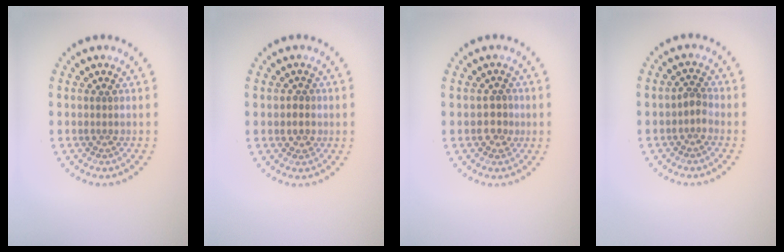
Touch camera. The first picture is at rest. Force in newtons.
{"total": 1.0, "press": 0.9, "slide": 0.5}
{"total": 1.7, "press": 1.5, "slide": 0.7}
{"total": 1.2, "press": 1.0, "slide": 0.7}